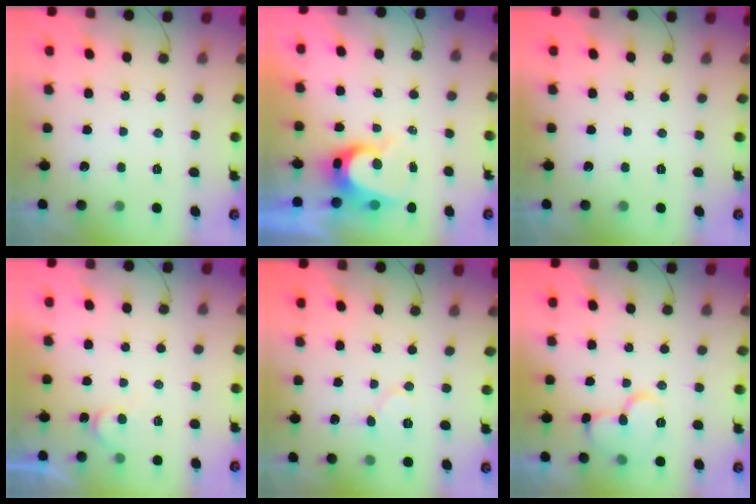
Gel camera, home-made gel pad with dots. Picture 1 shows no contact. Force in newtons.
{"total": 8.3, "press": 8.3, "slide": 0.7}
{"total": 0.0}
{"total": 3.8, "press": 3.8, "slide": 0.3}
{"total": 6.5, "press": 6.5, "slide": 0.6}
{"total": 10.6, "press": 10.6, "slide": 0.8}